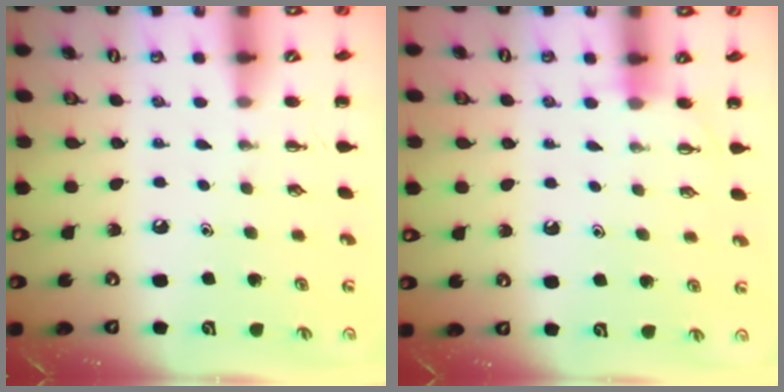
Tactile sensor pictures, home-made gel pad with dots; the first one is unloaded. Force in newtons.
{"total": 3.0, "press": 2.9, "slide": 0.9}